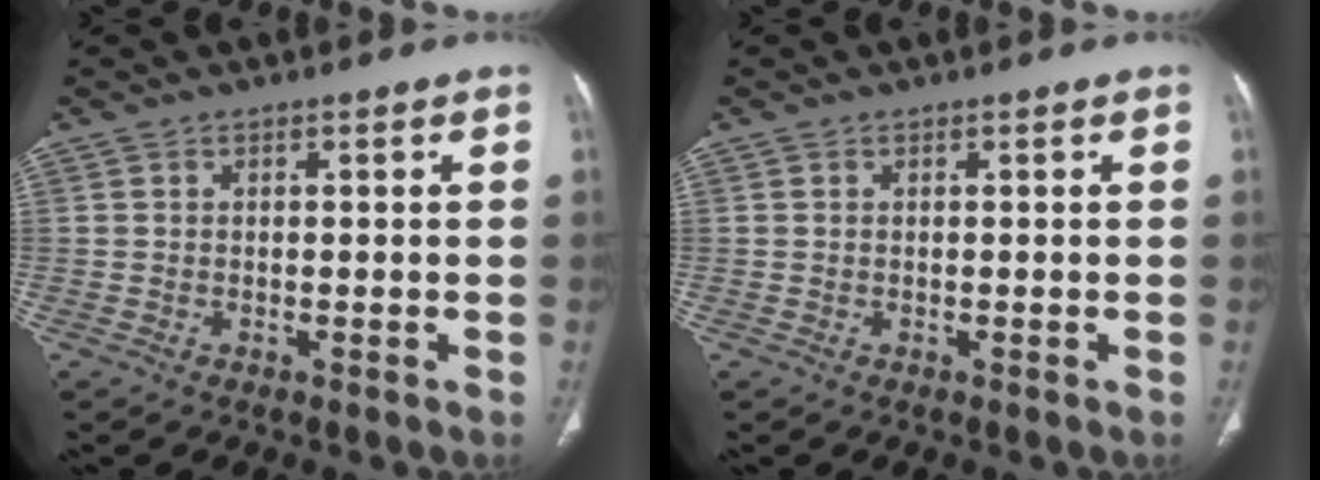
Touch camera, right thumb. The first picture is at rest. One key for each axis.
{"total": 0.0}